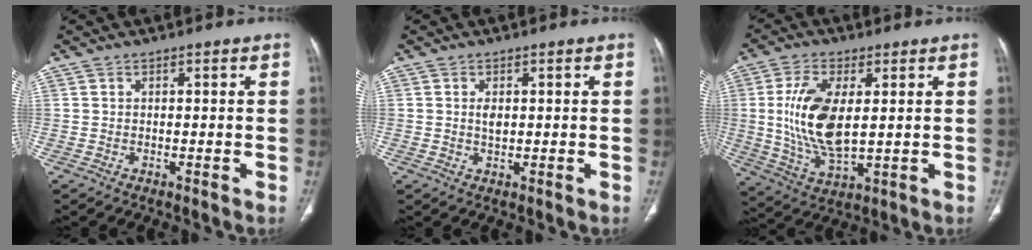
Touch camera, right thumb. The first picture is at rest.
{"total": 1.9, "force": [0.3, 1.1, 1.5], "torque": [-0.026, -0.002, 0.008]}
{"total": 13.9, "force": [1.7, 6.6, 12.1], "torque": [-0.245, -0.016, 0.040]}